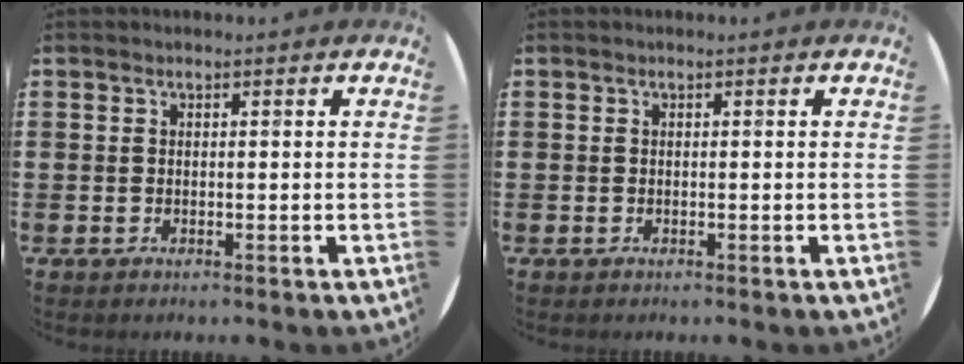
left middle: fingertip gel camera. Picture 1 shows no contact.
{"total": 0.0}